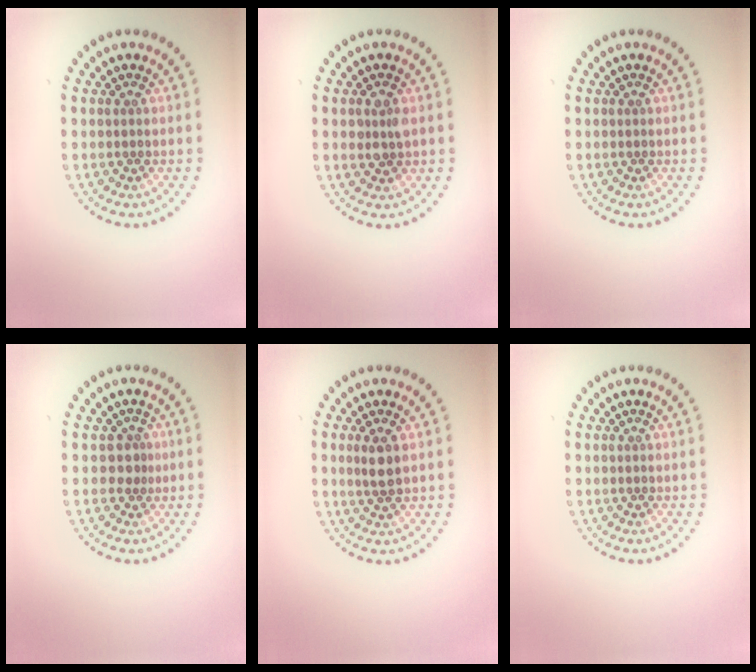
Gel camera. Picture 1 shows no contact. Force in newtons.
{"total": 2.0, "press": 1.9, "slide": 0.2}
{"total": 0.0}
{"total": 1.1, "press": 0.7, "slide": 0.9}
{"total": 2.0, "press": 1.8, "slide": 0.8}
{"total": 0.0}